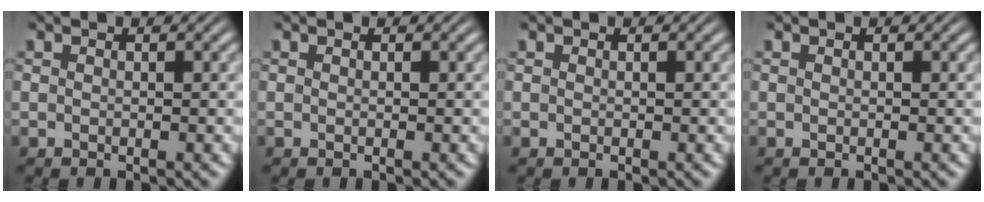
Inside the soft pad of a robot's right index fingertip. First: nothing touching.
{"total": 0.0}
{"total": 0.0}
{"total": 0.0}